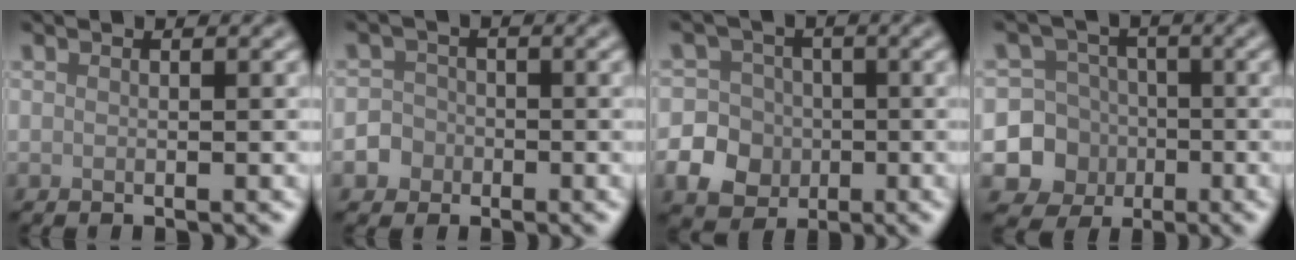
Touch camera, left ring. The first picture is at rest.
{"total": 3.2, "force": [-1.7, 2.8, 0.4], "torque": [0.019, -0.003, -0.033]}
{"total": 9.1, "force": [-3.0, 8.3, 2.1], "torque": [-0.043, -0.016, -0.075]}
{"total": 7.9, "force": [-2.4, 7.4, 1.2], "torque": [-0.001, -0.009, -0.068]}